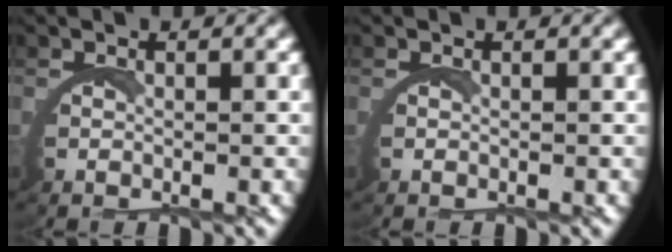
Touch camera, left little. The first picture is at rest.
{"total": 0.0}